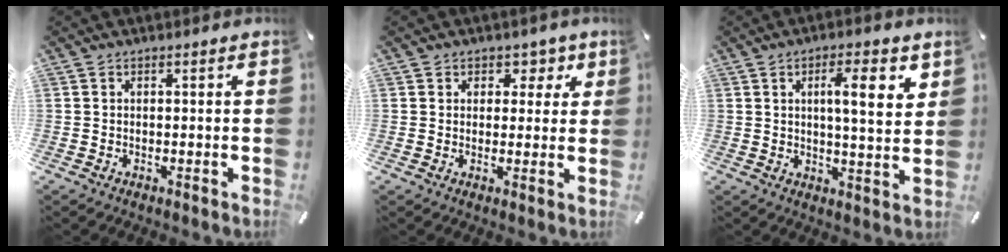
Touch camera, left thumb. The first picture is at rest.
{"total": 4.7, "force": [1.8, 4.1, 1.4], "torque": [0.008, -0.008, 0.023]}
{"total": 9.5, "force": [3.4, 2.5, 8.5], "torque": [-0.132, -0.010, 0.047]}